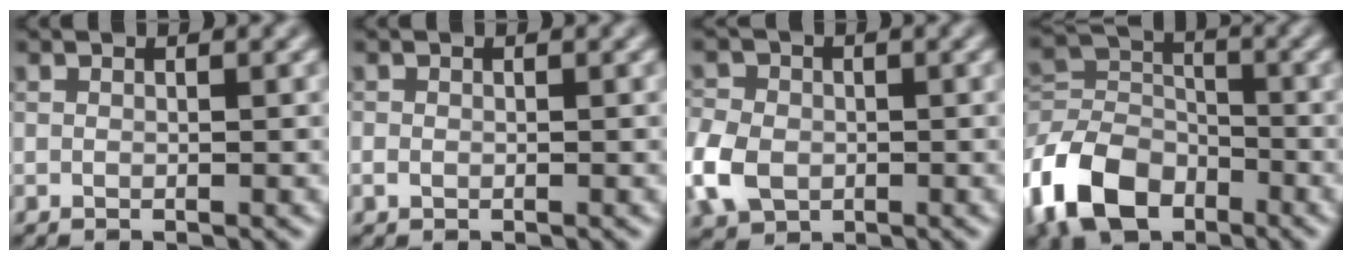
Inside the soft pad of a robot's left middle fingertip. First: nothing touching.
{"total": 0.7, "force": [-0.3, 0.6, 0.3], "torque": [-0.005, -0.002, -0.005]}
{"total": 5.4, "force": [-1.5, 4.2, 3.0], "torque": [-0.077, -0.005, -0.041]}
{"total": 8.8, "force": [-4.8, 5.8, 4.6], "torque": [-0.096, -0.001, -0.110]}